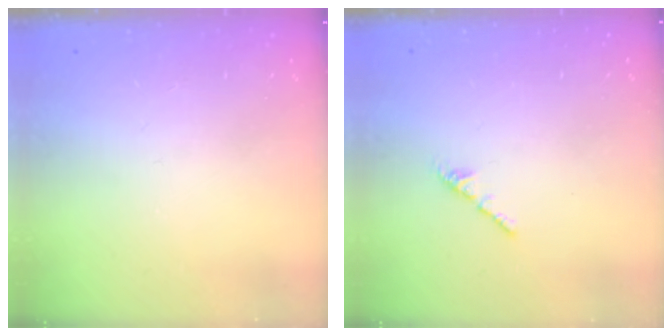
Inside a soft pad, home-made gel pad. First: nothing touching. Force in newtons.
{"total": 2.4, "press": 2.3, "slide": 0.8}